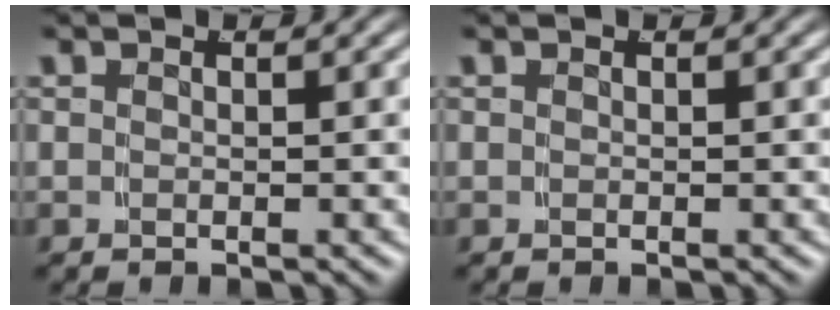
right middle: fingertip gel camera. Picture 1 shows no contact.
{"total": 0.0}